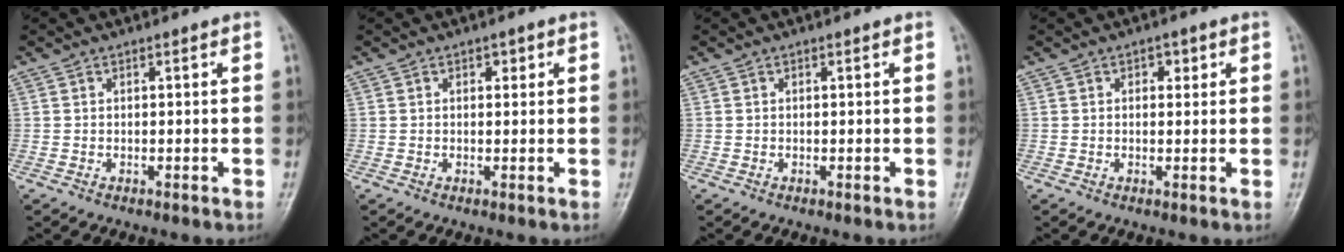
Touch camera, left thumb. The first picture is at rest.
{"total": 1.7, "force": [0.7, 1.1, 1.1], "torque": [-0.004, 0.000, 0.008]}
{"total": 0.0}
{"total": 2.3, "force": [0.9, 1.5, 1.5], "torque": [-0.004, 0.001, 0.009]}